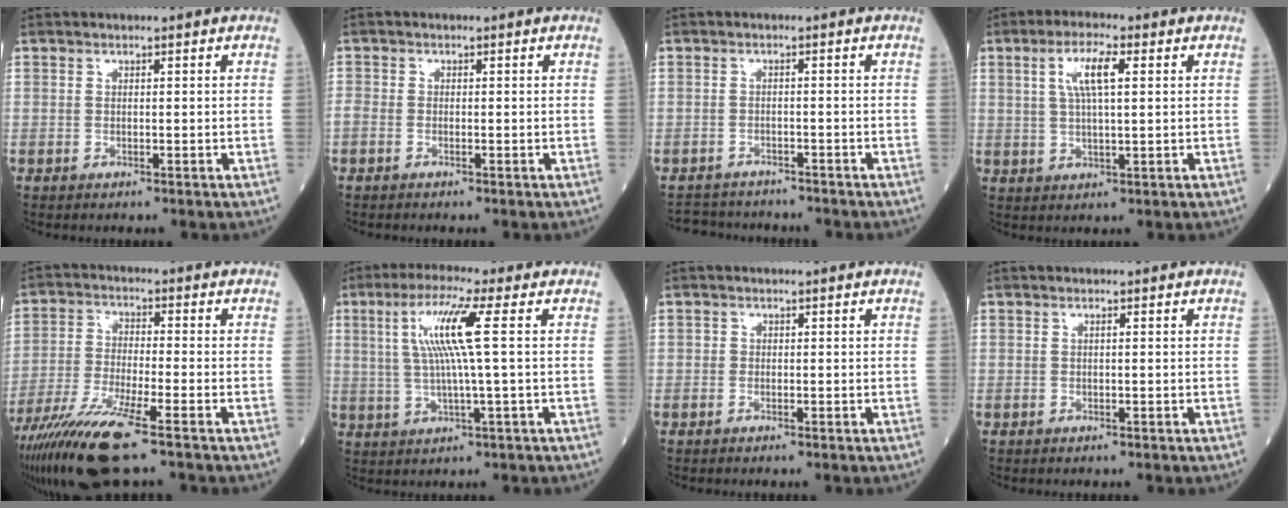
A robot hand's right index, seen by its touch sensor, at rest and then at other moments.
{"total": 1.4, "force": [-0.6, 1.0, 0.7], "torque": [-0.025, 0.001, -0.015]}
{"total": 5.8, "force": [-5.6, 1.6, 0.4], "torque": [-0.003, 0.002, -0.084]}
{"total": 6.1, "force": [1.9, 1.1, 5.7], "torque": [-0.113, 0.010, 0.038]}
{"total": 12.8, "force": [-8.6, 0.6, 9.5], "torque": [-0.186, -0.035, -0.157]}
{"total": 8.9, "force": [2.0, -0.8, 8.6], "torque": [-0.172, 0.009, 0.040]}
{"total": 0.6, "force": [0.0, 0.6, 0.1], "torque": [0.003, 0.003, -0.001]}
{"total": 0.0}